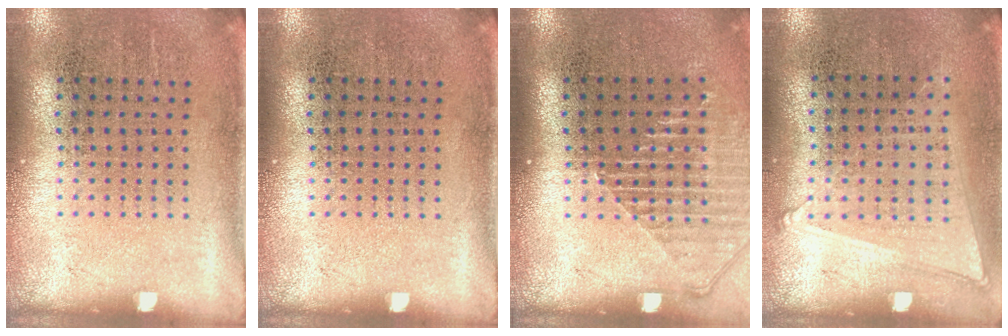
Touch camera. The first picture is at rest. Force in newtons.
{"total": 0.0}
{"total": 1.4, "press": 1.3, "slide": 0.5}
{"total": 1.0, "press": 0.9, "slide": 0.5}